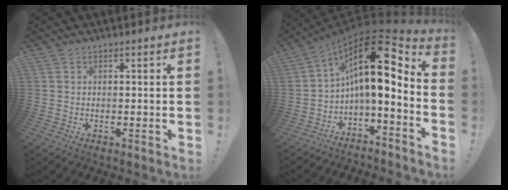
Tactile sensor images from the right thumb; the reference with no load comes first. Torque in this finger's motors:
{"motor_torque": [2.57, 2.47, 1.51, -1.26, 0.13]}